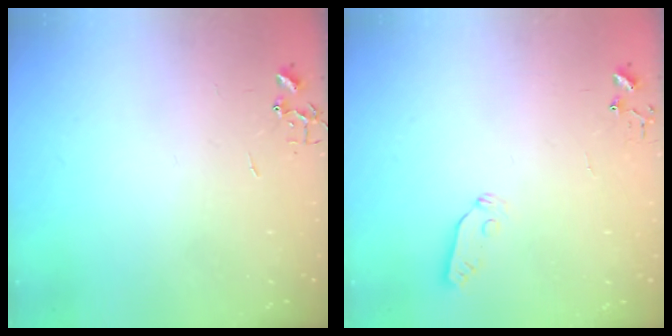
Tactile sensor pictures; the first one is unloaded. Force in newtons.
{"total": 3.8, "press": 3.7, "slide": 0.5}